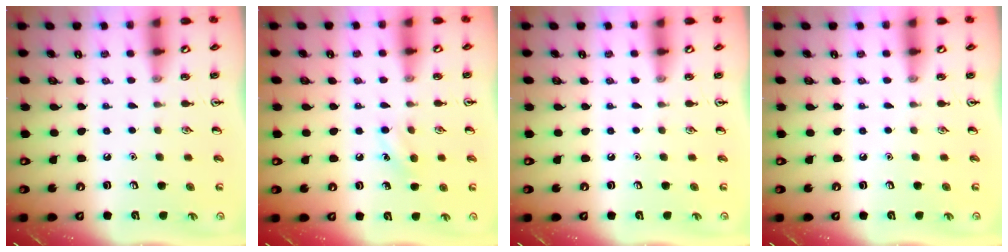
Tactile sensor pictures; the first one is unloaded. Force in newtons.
{"total": 7.6, "press": 7.3, "slide": 2.1}
{"total": 0.0}
{"total": 0.0}